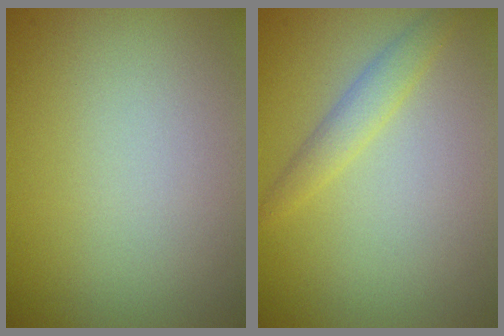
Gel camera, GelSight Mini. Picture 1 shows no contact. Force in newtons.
{"total": 1.9, "press": 1.9, "slide": 0.1}